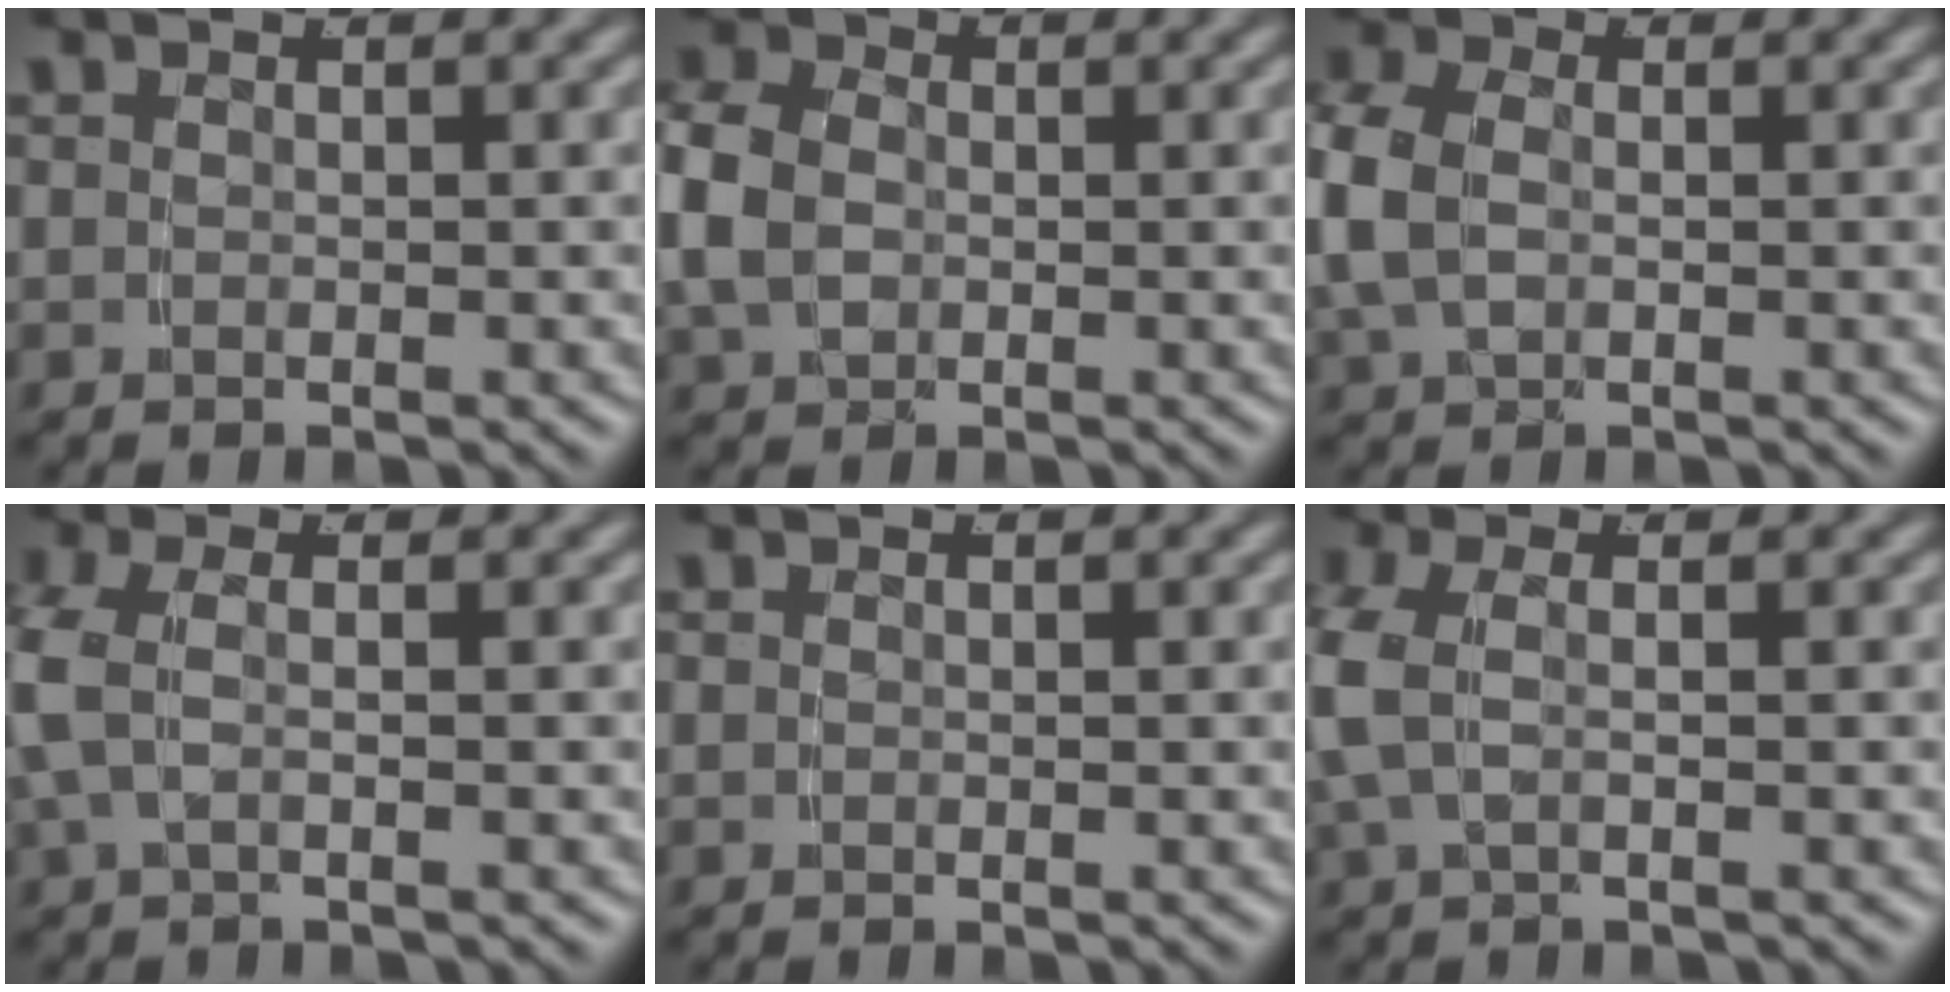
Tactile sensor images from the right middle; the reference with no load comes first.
{"total": 4.4, "force": [0.2, 3.5, 2.6], "torque": [-0.075, -0.008, 0.008]}
{"total": 3.9, "force": [0.2, 2.9, 2.6], "torque": [-0.082, -0.012, 0.015]}
{"total": 2.8, "force": [0.1, 1.2, 2.5], "torque": [-0.074, -0.007, 0.008]}
{"total": 0.0}
{"total": 3.1, "force": [0.1, 1.6, 2.7], "torque": [-0.081, -0.008, 0.010]}